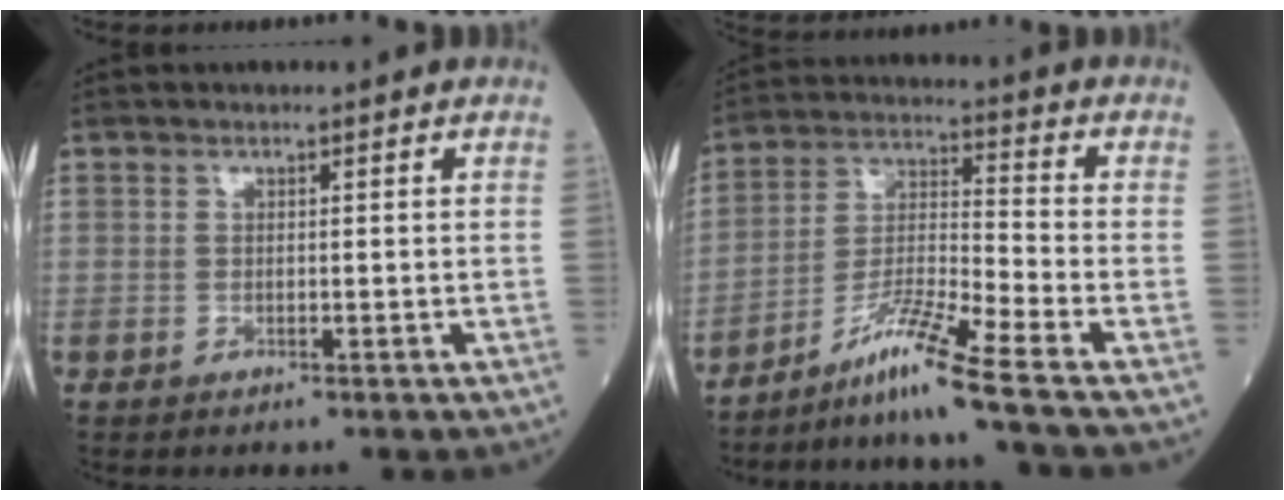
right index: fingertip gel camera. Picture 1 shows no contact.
{"total": 9.8, "force": [-7.4, -2.1, 6.1], "torque": [-0.123, -0.021, -0.136]}